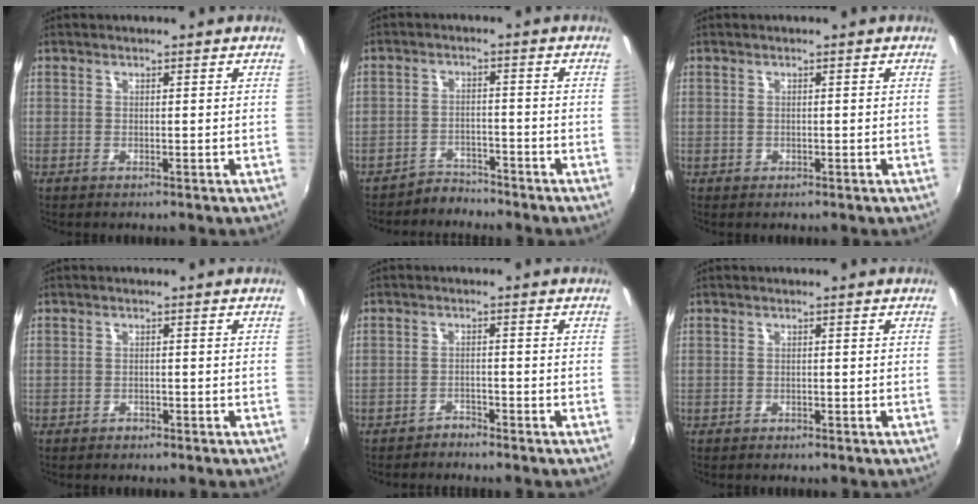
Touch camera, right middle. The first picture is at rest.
{"total": 3.6, "force": [-3.4, 1.2, -0.6], "torque": [0.009, 0.013, -0.057]}
{"total": 0.6, "force": [-0.3, 0.5, 0.1], "torque": [0.000, -0.003, -0.004]}
{"total": 1.3, "force": [-1.1, 0.7, 0.3], "torque": [-0.008, 0.000, -0.017]}
{"total": 2.0, "force": [-2.0, 0.4, 0.0], "torque": [-0.002, 0.002, -0.035]}
{"total": 0.9, "force": [-0.8, 0.4, 0.2], "torque": [-0.008, 0.000, -0.011]}